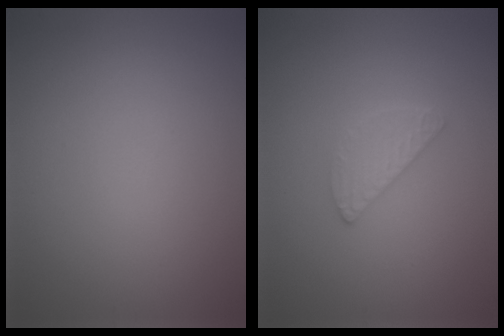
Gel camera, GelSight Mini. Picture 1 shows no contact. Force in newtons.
{"total": 1.9, "press": 1.8, "slide": 0.2}